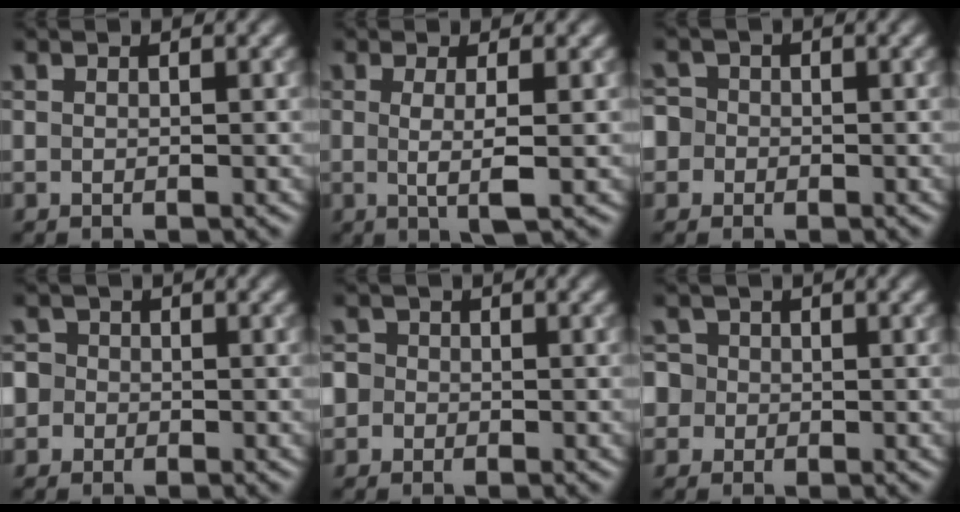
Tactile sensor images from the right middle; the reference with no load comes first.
{"total": 2.7, "force": [0.0, 0.5, 2.6], "torque": [-0.047, -0.006, -0.001]}
{"total": 3.4, "force": [-0.7, 3.2, 0.9], "torque": [0.005, 0.020, -0.044]}
{"total": 3.0, "force": [-0.7, 2.9, 0.7], "torque": [0.008, 0.018, -0.042]}
{"total": 2.5, "force": [-0.5, 2.4, 0.6], "torque": [0.008, 0.015, -0.035]}
{"total": 4.1, "force": [-0.4, 3.9, 1.2], "torque": [-0.009, 0.026, -0.033]}